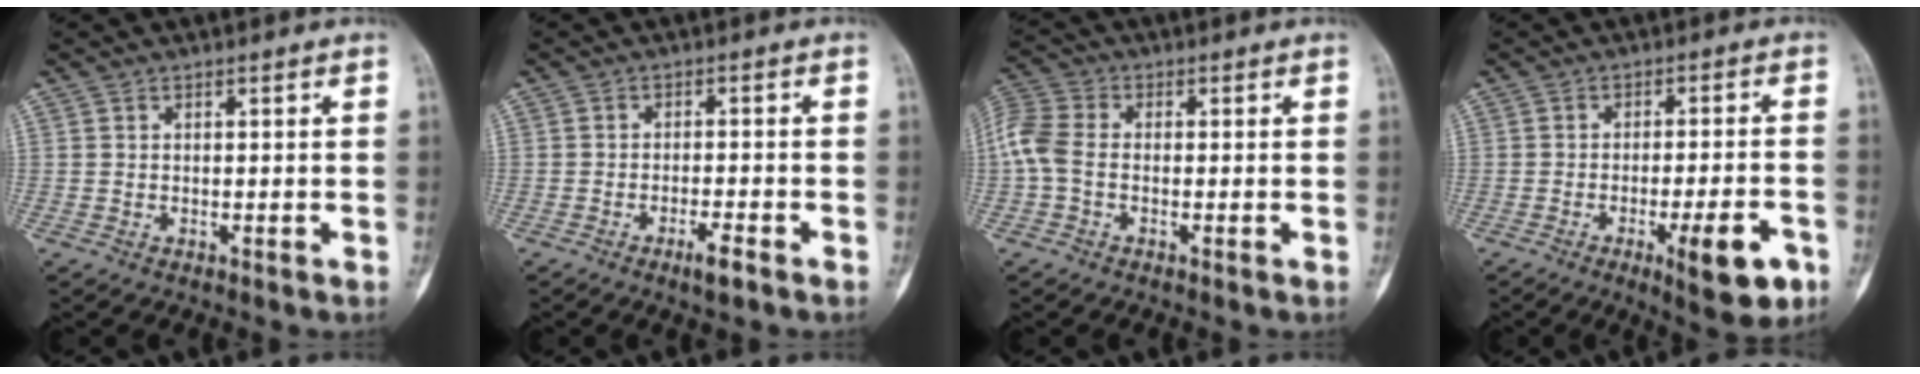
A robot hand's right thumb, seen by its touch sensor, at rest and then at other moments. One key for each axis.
{"total": 3.2, "fx": -2.0, "fy": 0.6, "fz": 2.4, "tx": -0.041, "ty": 0.008, "tz": -0.037}
{"total": 7.0, "fx": -0.8, "fy": 4.7, "fz": 5.2, "tx": -0.127, "ty": 0.017, "tz": -0.029}
{"total": 8.6, "fx": -3.8, "fy": 2.3, "fz": 7.4, "tx": -0.092, "ty": 0.007, "tz": -0.047}